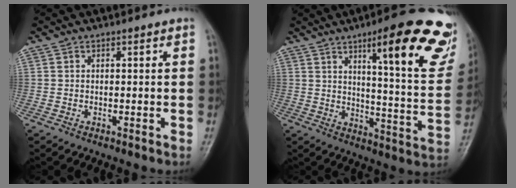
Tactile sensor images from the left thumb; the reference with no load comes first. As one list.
[{"total": 23.6, "force": [13.3, 4.9, 18.8], "torque": [-0.219, -0.058, 0.177]}]